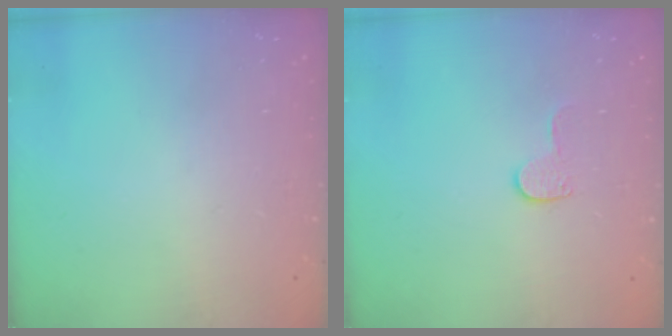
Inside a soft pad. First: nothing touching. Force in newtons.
{"total": 6.9, "press": 6.9, "slide": 0.5}